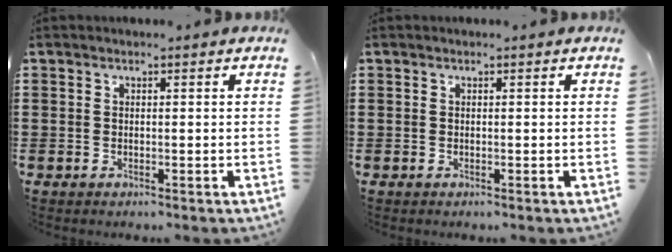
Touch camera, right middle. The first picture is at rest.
{"total": 0.0}